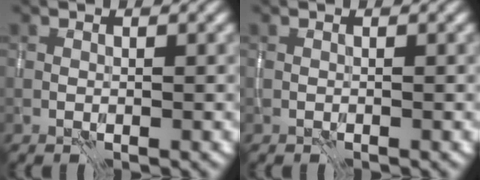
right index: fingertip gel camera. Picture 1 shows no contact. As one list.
[{"total": 0.0}]